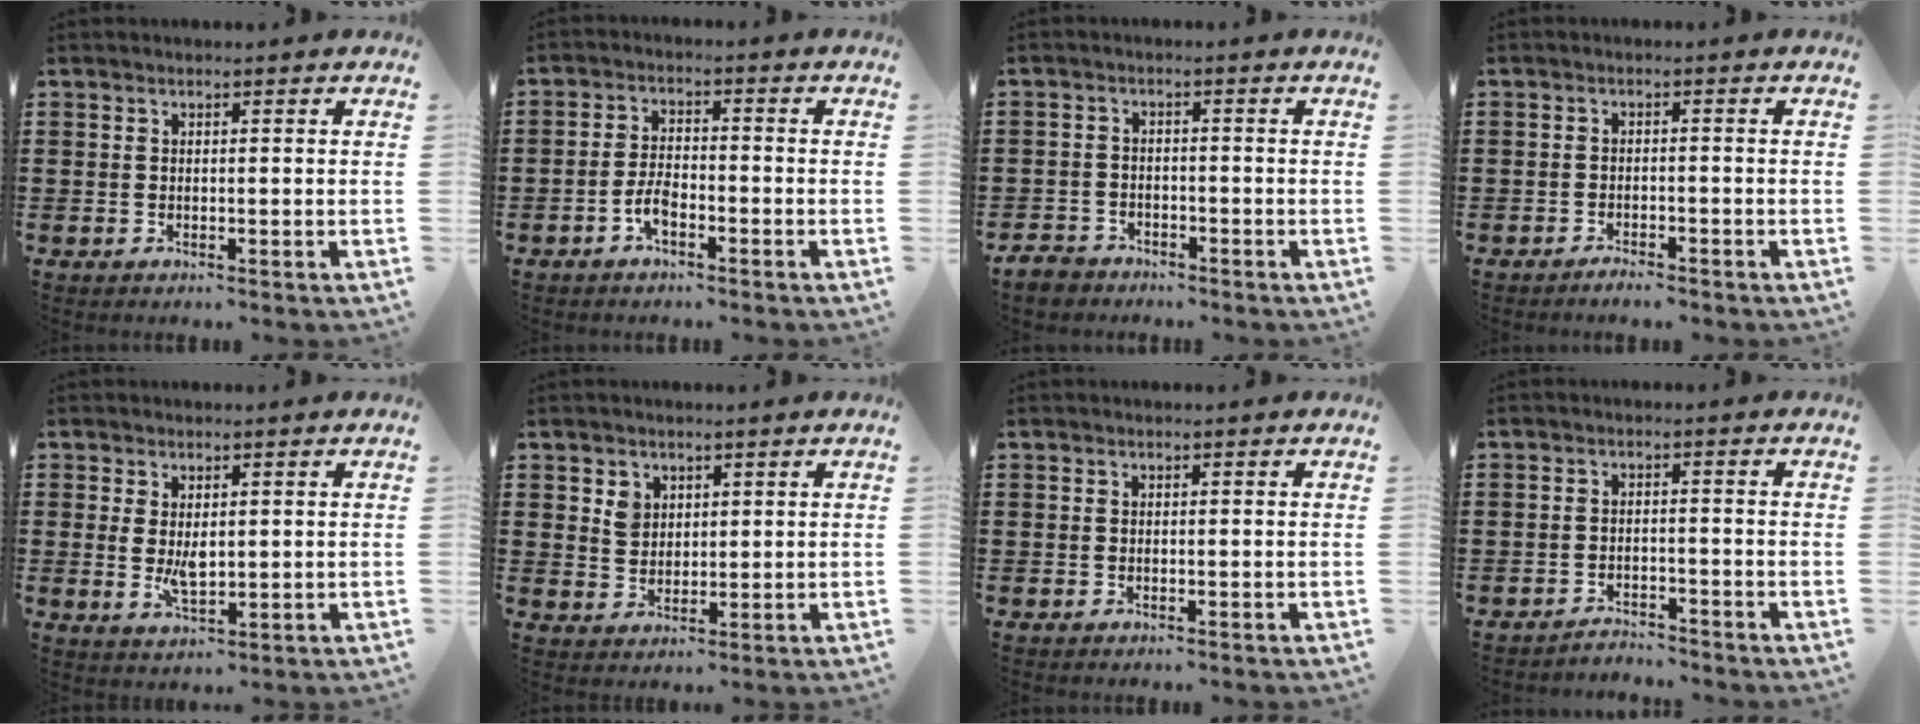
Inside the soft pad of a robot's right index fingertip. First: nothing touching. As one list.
[{"total": 3.6, "force": [-2.1, 1.4, 2.6], "torque": [-0.064, 0.001, -0.045]}, {"total": 2.7, "force": [-2.5, 0.8, 0.1], "torque": [-0.016, -0.001, -0.056]}, {"total": 1.6, "force": [-1.6, 0.0, 0.2], "torque": [-0.008, 0.000, -0.031]}, {"total": 3.5, "force": [0.6, 1.8, 2.9], "torque": [-0.050, 0.002, 0.009]}, {"total": 3.3, "force": [1.8, 2.7, 0.9], "torque": [-0.028, 0.009, 0.034]}, {"total": 0.0}, {"total": 2.4, "force": [-2.4, 0.0, -0.2], "torque": [-0.005, 0.001, -0.052]}]